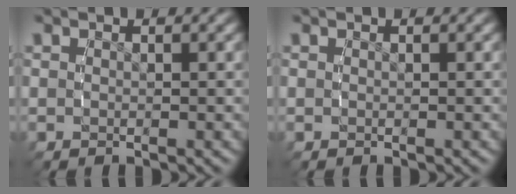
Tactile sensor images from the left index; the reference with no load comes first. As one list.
[{"total": 0.0}]